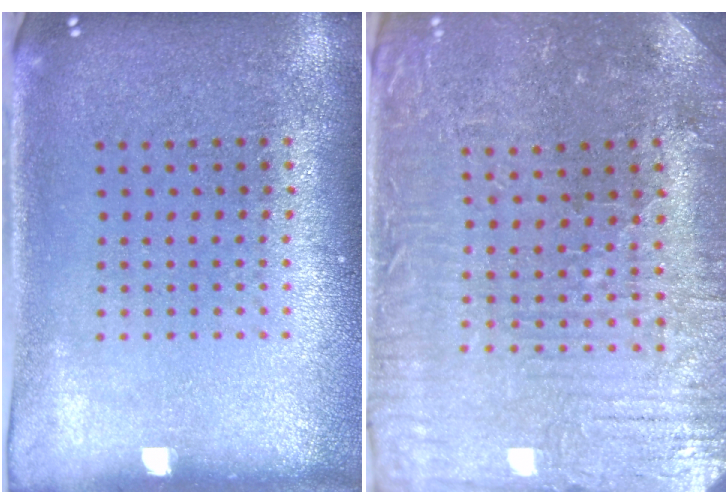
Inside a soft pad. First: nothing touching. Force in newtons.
{"total": 2.0, "press": 1.9, "slide": 0.4}